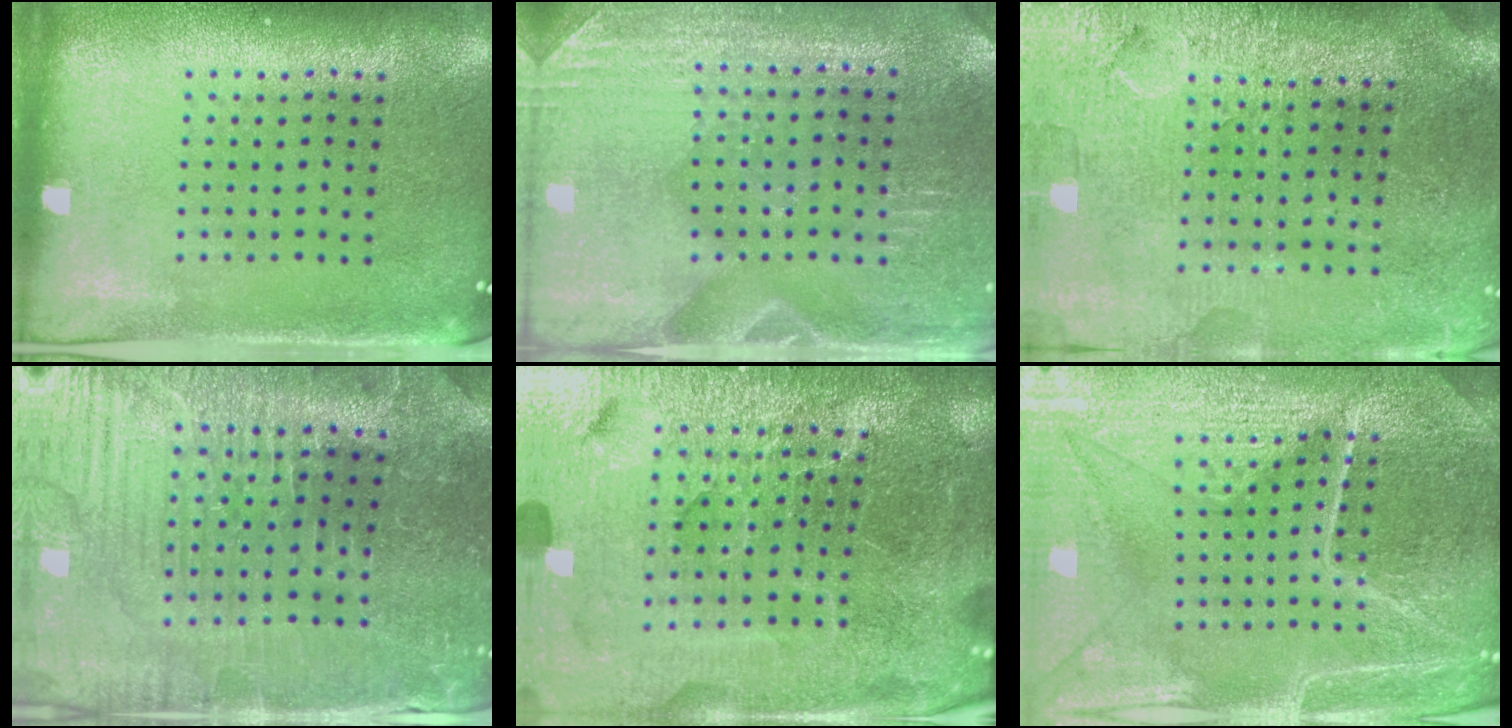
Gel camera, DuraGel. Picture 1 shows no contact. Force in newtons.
{"total": 3.0, "press": 2.9, "slide": 0.2}
{"total": 3.6, "press": 3.4, "slide": 1.4}
{"total": 3.7, "press": 3.7, "slide": 0.4}
{"total": 7.1, "press": 6.2, "slide": 3.4}
{"total": 5.3, "press": 4.9, "slide": 1.9}